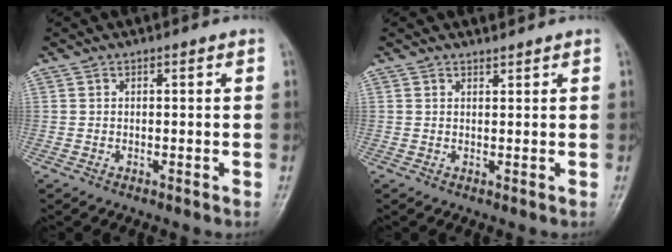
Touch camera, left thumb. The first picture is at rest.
{"total": 0.8, "force": [0.8, 0.1, 0.0], "torque": [0.000, -0.009, 0.013]}